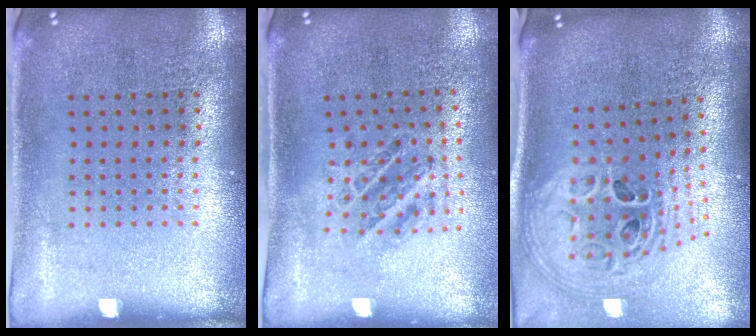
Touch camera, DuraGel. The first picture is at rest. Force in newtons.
{"total": 1.1, "press": 1.1, "slide": 0.2}
{"total": 2.6, "press": 1.9, "slide": 1.8}